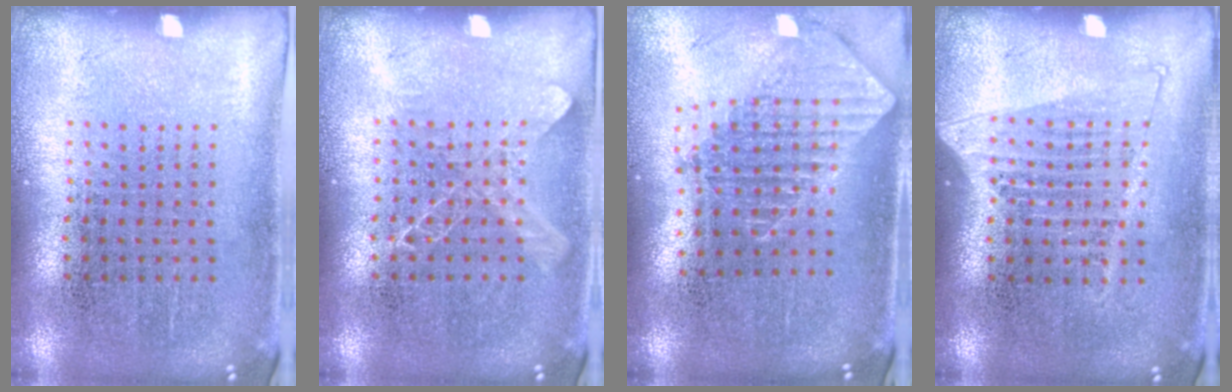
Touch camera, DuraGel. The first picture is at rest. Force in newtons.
{"total": 1.3, "press": 1.2, "slide": 0.3}
{"total": 1.9, "press": 1.5, "slide": 1.2}
{"total": 1.3, "press": 1.1, "slide": 0.5}